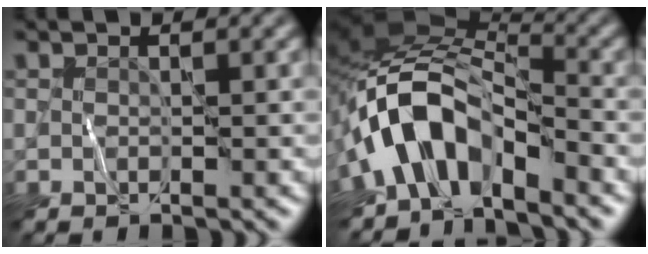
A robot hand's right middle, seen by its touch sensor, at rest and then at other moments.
{"total": 8.1, "force": [-4.2, 4.7, 5.1], "torque": [-0.075, 0.002, -0.080]}